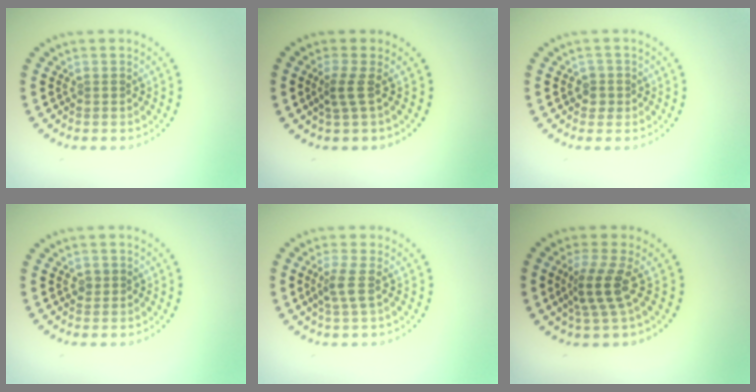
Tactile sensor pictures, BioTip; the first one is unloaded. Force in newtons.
{"total": 1.9, "press": 1.2, "slide": 1.5}
{"total": 1.4, "press": 1.2, "slide": 0.8}
{"total": 0.8, "press": 0.7, "slide": 0.2}
{"total": 2.0, "press": 1.5, "slide": 1.3}
{"total": 3.3, "press": 2.4, "slide": 2.2}